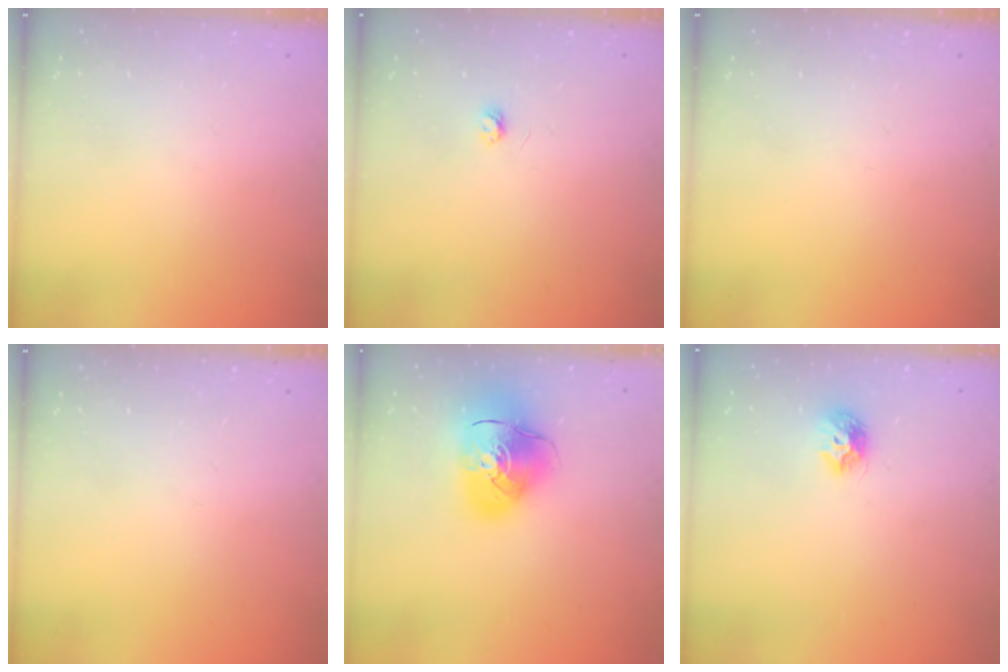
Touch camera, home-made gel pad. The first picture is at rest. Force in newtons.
{"total": 2.9, "press": 2.9, "slide": 0.3}
{"total": 0.0}
{"total": 0.0}
{"total": 15.6, "press": 15.5, "slide": 2.4}
{"total": 8.0, "press": 8.0, "slide": 0.5}